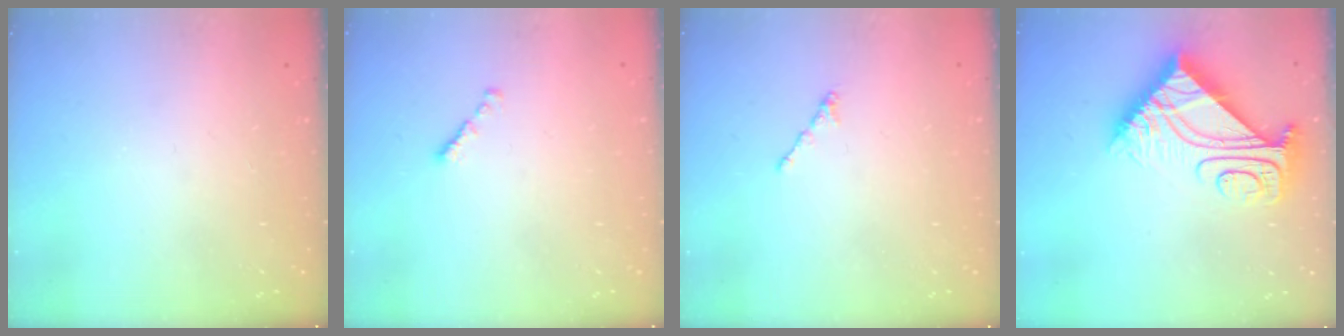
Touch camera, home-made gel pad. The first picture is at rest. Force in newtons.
{"total": 1.3, "press": 1.1, "slide": 0.6}
{"total": 0.5, "press": 0.4, "slide": 0.3}
{"total": 12.1, "press": 12.1, "slide": 0.8}